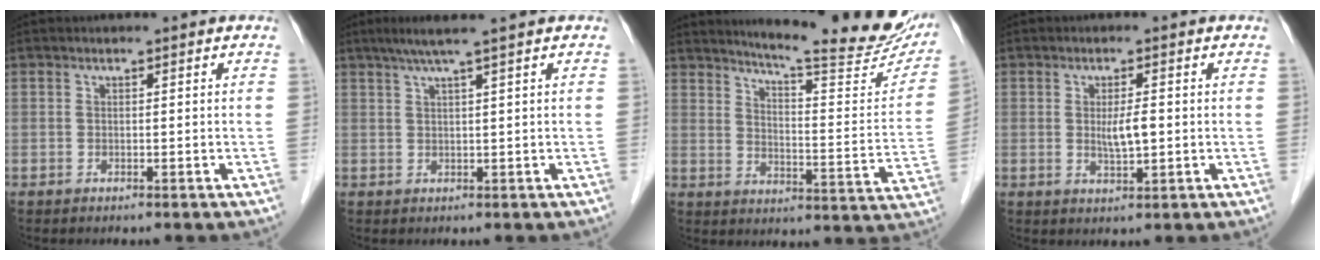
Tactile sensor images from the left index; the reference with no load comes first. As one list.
[{"total": 4.2, "force": [2.9, -1.1, 2.8], "torque": [-0.052, 0.008, 0.055]}, {"total": 21.9, "force": [19.2, 1.9, 10.2], "torque": [-0.139, -0.068, 0.237]}, {"total": 3.4, "force": [0.0, 0.6, 3.3], "torque": [-0.062, -0.004, 0.004]}]